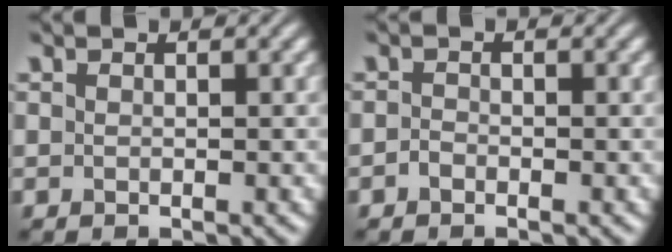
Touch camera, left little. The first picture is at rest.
{"total": 0.7, "force": [-0.5, 0.4, 0.3], "torque": [-0.007, 0.000, -0.012]}